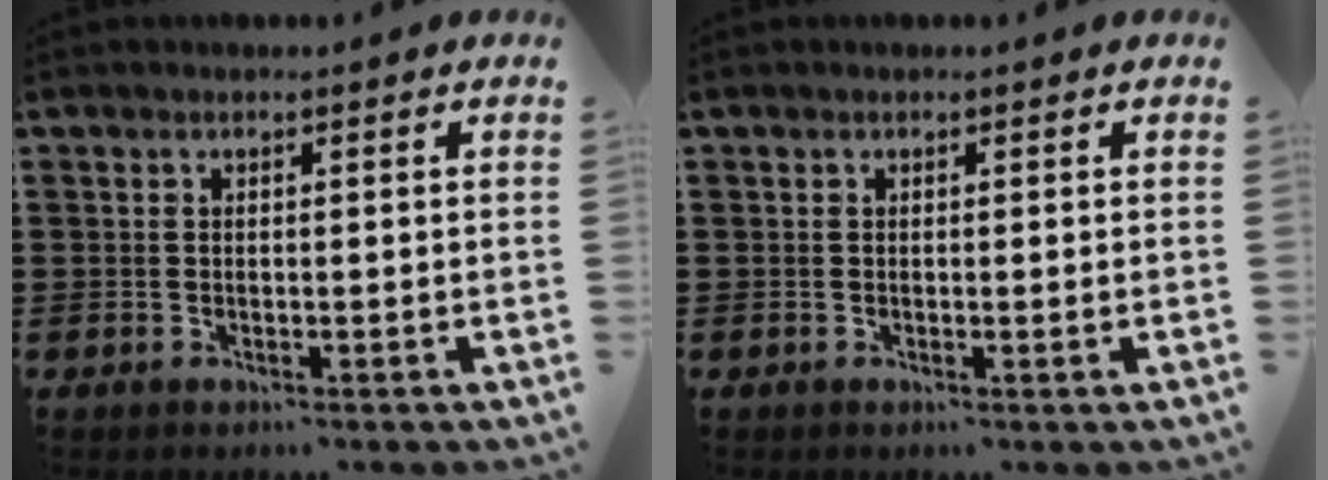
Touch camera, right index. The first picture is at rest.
{"total": 0.0}